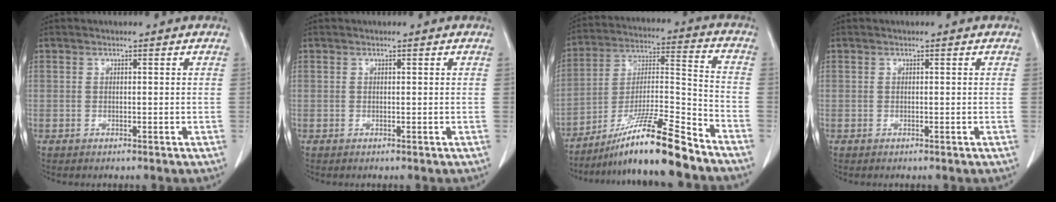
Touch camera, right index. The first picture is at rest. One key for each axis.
{"total": 0.0}
{"total": 15.9, "fx": -12.3, "fy": -0.3, "fz": 10.0, "tx": -0.185, "ty": -0.005, "tz": -0.215}
{"total": 0.0}